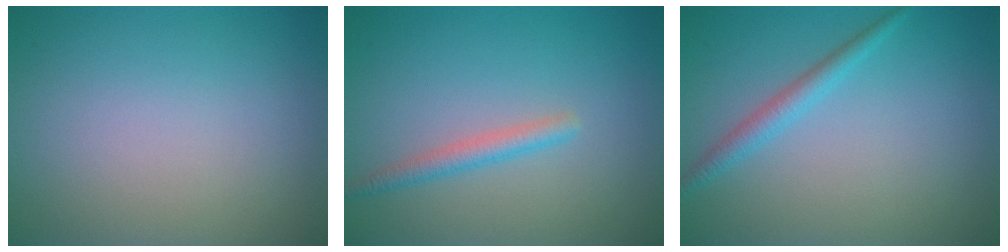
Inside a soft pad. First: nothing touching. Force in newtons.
{"total": 1.8, "press": 1.8, "slide": 0.1}
{"total": 1.9, "press": 1.9, "slide": 0.1}